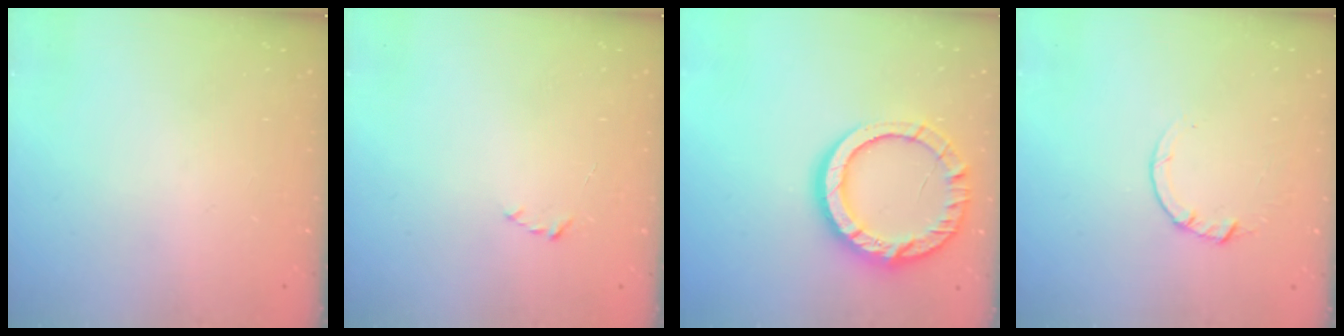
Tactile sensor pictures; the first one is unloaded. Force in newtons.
{"total": 2.2, "press": 2.1, "slide": 0.3}
{"total": 14.7, "press": 14.7, "slide": 1.0}
{"total": 3.5, "press": 3.5, "slide": 0.4}